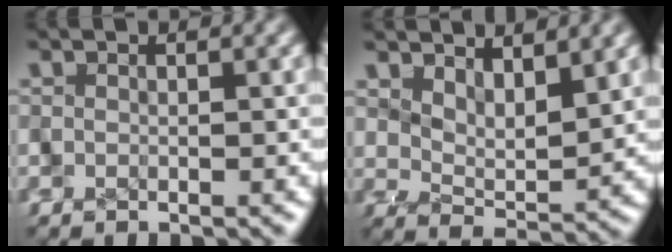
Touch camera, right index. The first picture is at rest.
{"total": 4.3, "force": [2.8, 1.6, 2.9], "torque": [-0.044, -0.008, 0.045]}